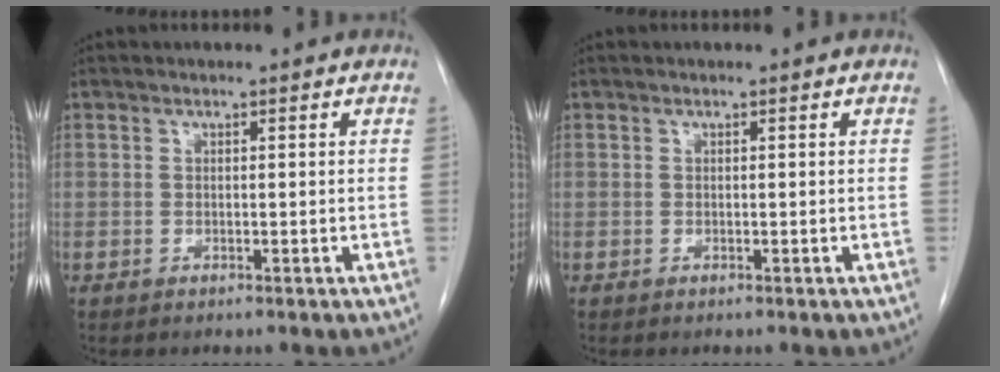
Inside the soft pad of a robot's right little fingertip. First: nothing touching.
{"total": 0.0}